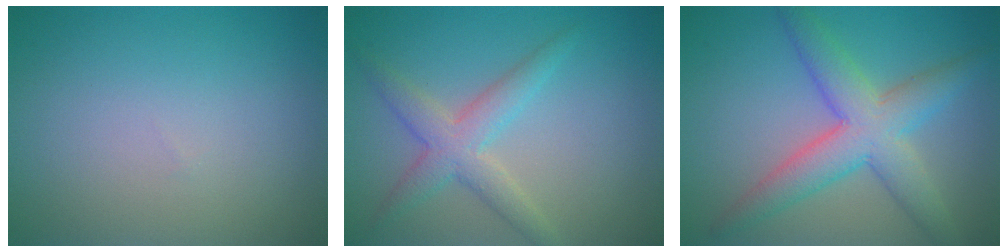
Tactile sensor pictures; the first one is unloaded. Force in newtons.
{"total": 3.5, "press": 3.5, "slide": 0.1}
{"total": 6.1, "press": 6.1, "slide": 0.2}